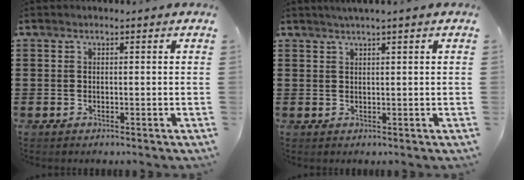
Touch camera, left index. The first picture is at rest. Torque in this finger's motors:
{"motor_torque": [0.60, 0.66, 0.18, 0.01]}